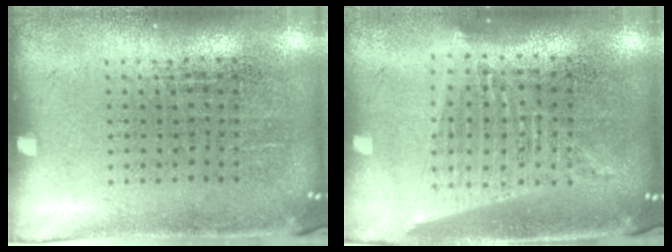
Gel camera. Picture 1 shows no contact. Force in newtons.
{"total": 1.7, "press": 1.5, "slide": 0.8}